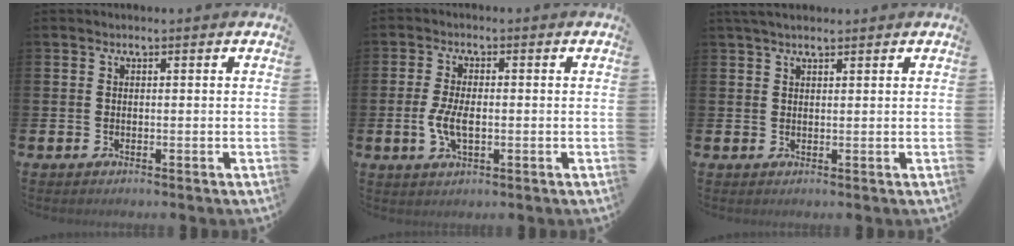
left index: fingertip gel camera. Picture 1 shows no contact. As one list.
[{"total": 4.4, "force": [-0.5, 2.1, 3.8], "torque": [-0.072, 0.002, -0.012]}, {"total": 2.5, "force": [2.0, 0.8, 1.2], "torque": [-0.016, -0.002, 0.034]}]